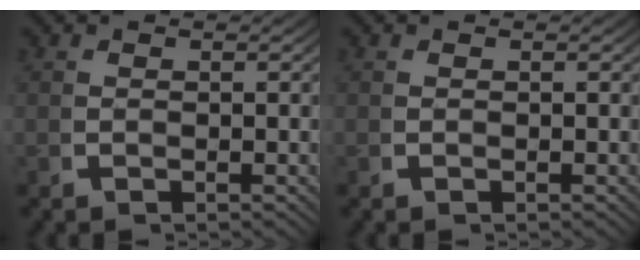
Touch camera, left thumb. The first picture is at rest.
{"total": 0.0}